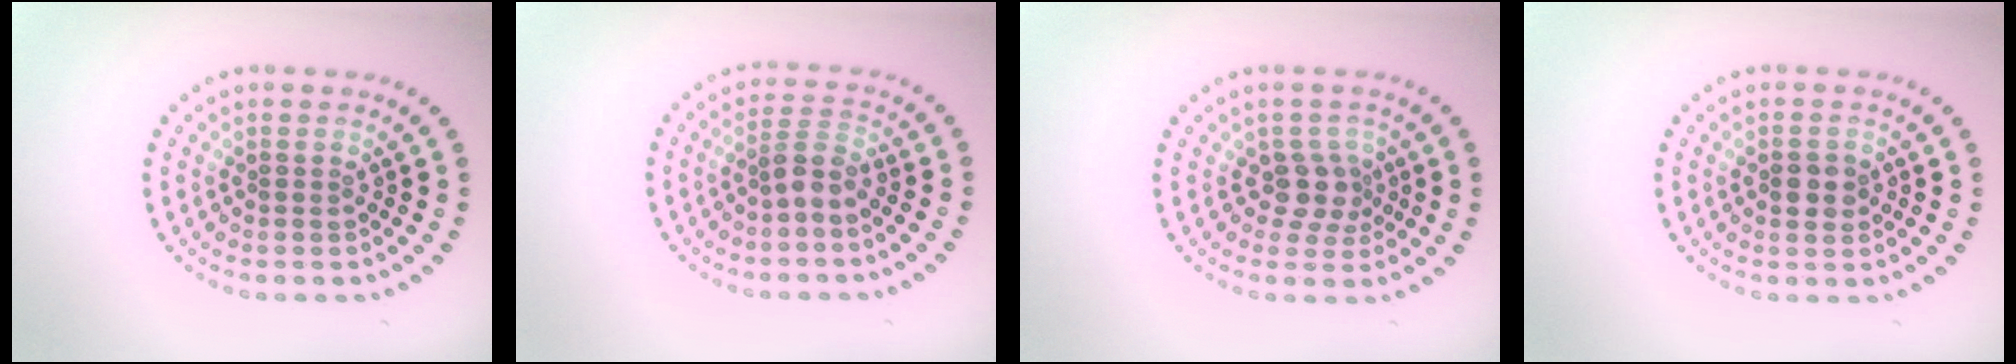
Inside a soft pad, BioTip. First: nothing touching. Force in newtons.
{"total": 2.2, "press": 1.8, "slide": 1.4}
{"total": 2.5, "press": 2.0, "slide": 1.5}
{"total": 2.0, "press": 2.0, "slide": 0.2}